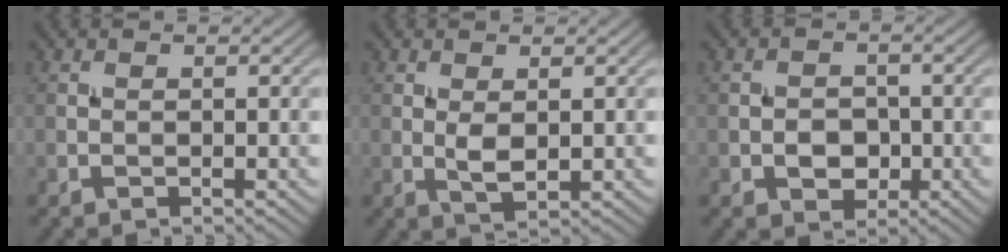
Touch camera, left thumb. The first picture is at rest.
{"total": 2.4, "force": [0.4, 1.1, 2.1], "torque": [-0.045, -0.004, 0.010]}
{"total": 3.4, "force": [-1.0, 2.7, 1.8], "torque": [-0.027, -0.004, -0.020]}